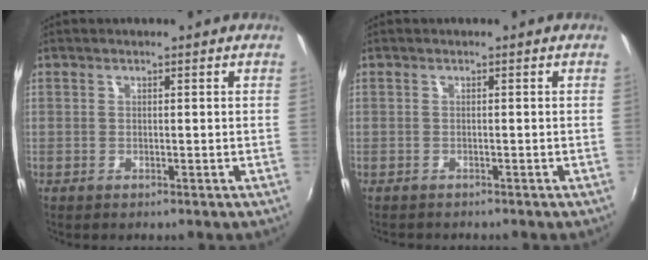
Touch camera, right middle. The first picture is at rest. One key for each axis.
{"total": 1.2, "fx": -1.2, "fy": 0.3, "fz": 0.1, "tx": -0.007, "ty": -0.006, "tz": -0.017}